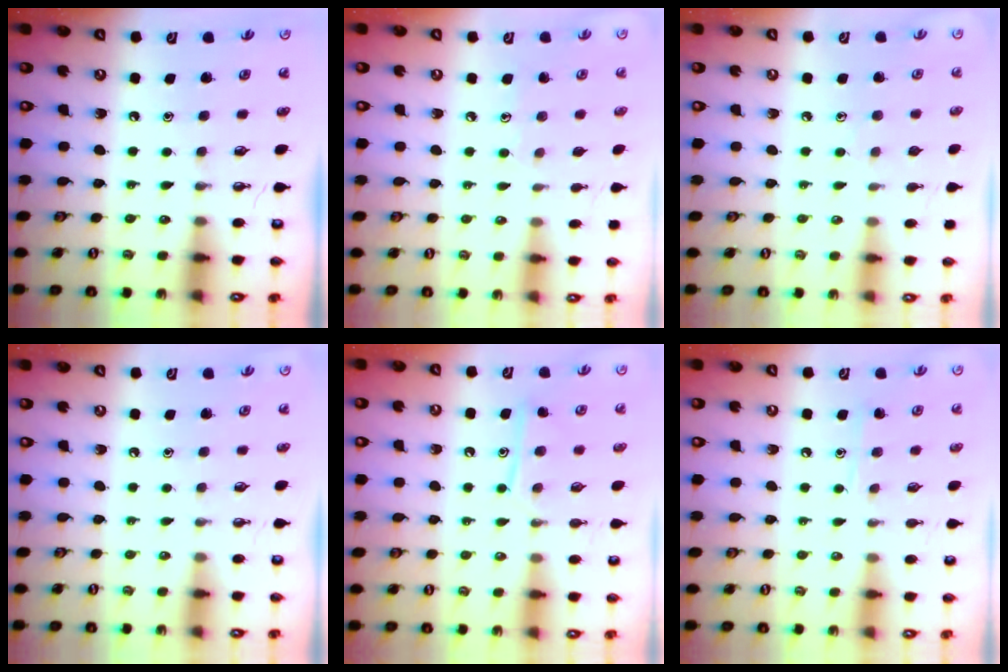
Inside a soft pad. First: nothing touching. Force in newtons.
{"total": 4.9, "press": 4.9, "slide": 0.5}
{"total": 4.8, "press": 4.8, "slide": 0.5}
{"total": 0.0}
{"total": 10.9, "press": 10.9, "slide": 0.8}
{"total": 7.5, "press": 7.5, "slide": 0.8}